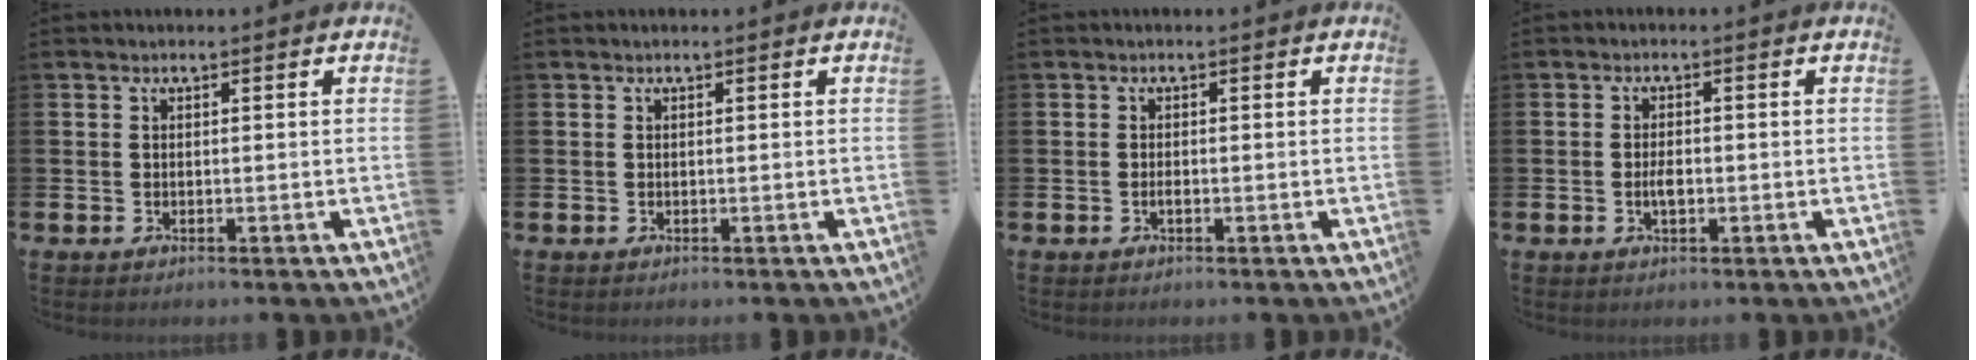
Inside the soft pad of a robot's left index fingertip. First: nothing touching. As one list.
[{"total": 0.0}, {"total": 0.6, "force": [-0.3, 0.2, 0.5], "torque": [-0.017, 0.000, -0.003]}, {"total": 2.1, "force": [-0.4, 1.0, 1.8], "torque": [-0.032, 0.001, -0.007]}]